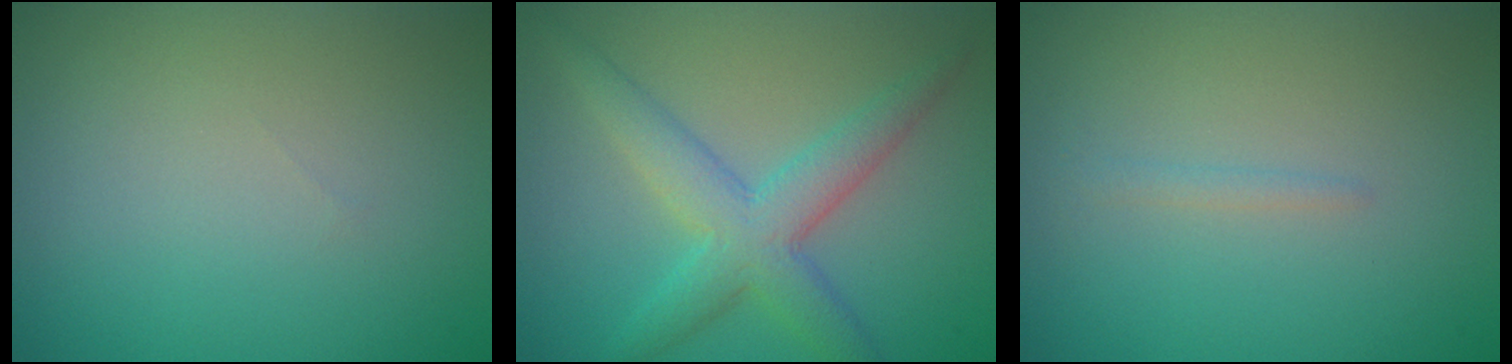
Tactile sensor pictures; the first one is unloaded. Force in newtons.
{"total": 4.8, "press": 4.8, "slide": 0.2}
{"total": 0.8, "press": 0.7, "slide": 0.1}